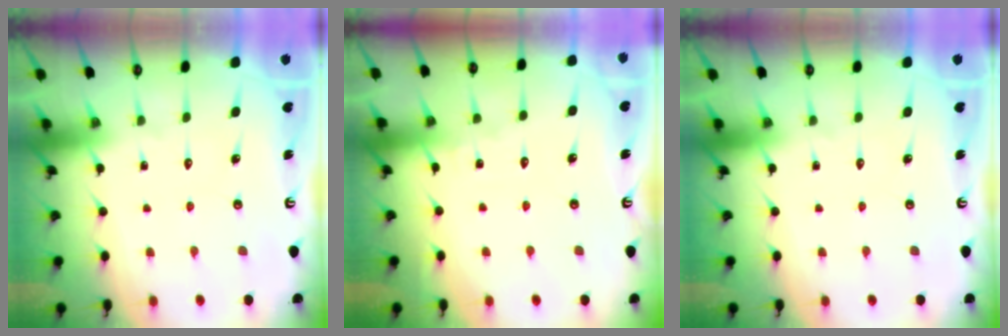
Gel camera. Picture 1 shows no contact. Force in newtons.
{"total": 1.6, "press": 1.5, "slide": 0.2}
{"total": 0.0}